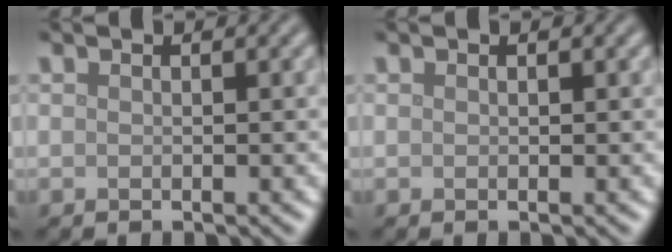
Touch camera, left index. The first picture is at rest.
{"total": 0.0}